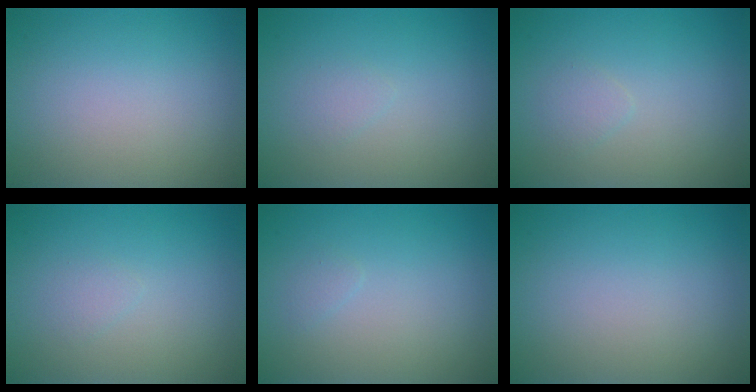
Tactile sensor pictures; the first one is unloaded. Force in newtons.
{"total": 0.7, "press": 0.7, "slide": 0.1}
{"total": 0.9, "press": 0.9, "slide": 0.0}
{"total": 0.7, "press": 0.7, "slide": 0.1}
{"total": 0.5, "press": 0.5, "slide": 0.0}
{"total": 0.0}